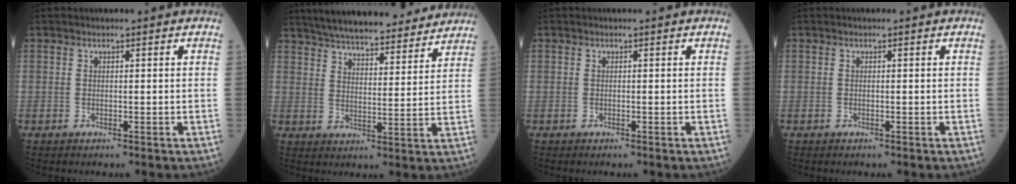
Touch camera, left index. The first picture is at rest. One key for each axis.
{"total": 21.9, "fx": 19.7, "fy": 4.2, "fz": 8.7, "tx": -0.139, "ty": 0.019, "tz": 0.273}
{"total": 0.0}
{"total": 0.0}